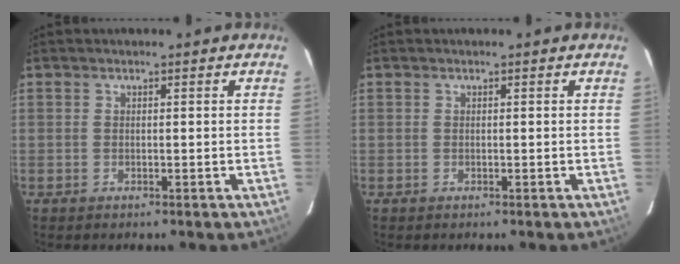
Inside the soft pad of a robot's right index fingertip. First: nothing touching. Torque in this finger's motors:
{"motor_torque": [0.00, 0.00, 0.00, 0.01]}